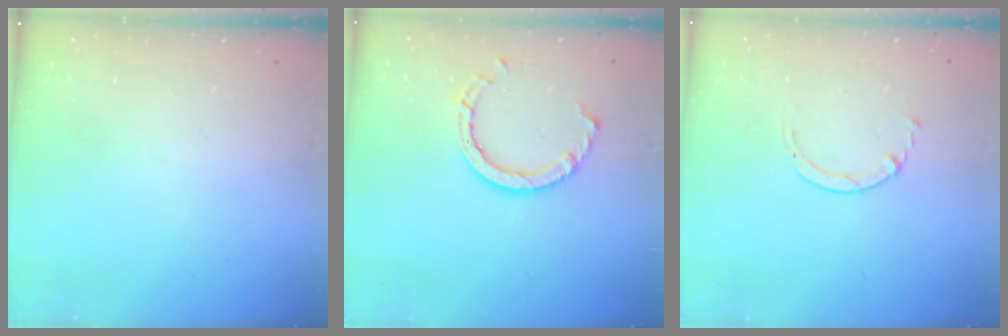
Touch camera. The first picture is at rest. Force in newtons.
{"total": 7.9, "press": 7.9, "slide": 0.5}
{"total": 1.7, "press": 1.6, "slide": 0.2}